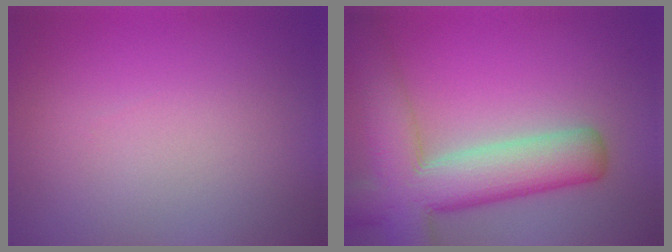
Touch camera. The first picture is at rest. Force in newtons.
{"total": 9.4, "press": 9.3, "slide": 0.6}